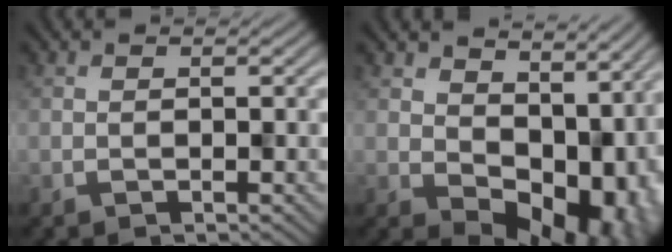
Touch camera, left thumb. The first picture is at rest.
{"total": 11.1, "force": [2.1, 7.4, 7.9], "torque": [-0.112, -0.033, 0.054]}